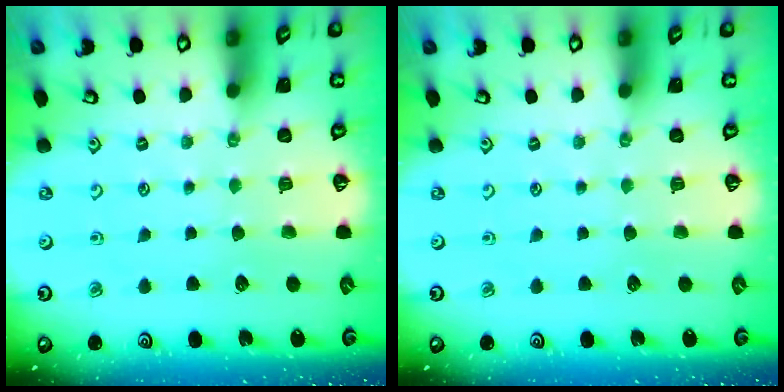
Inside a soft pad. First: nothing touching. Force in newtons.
{"total": 0.0}